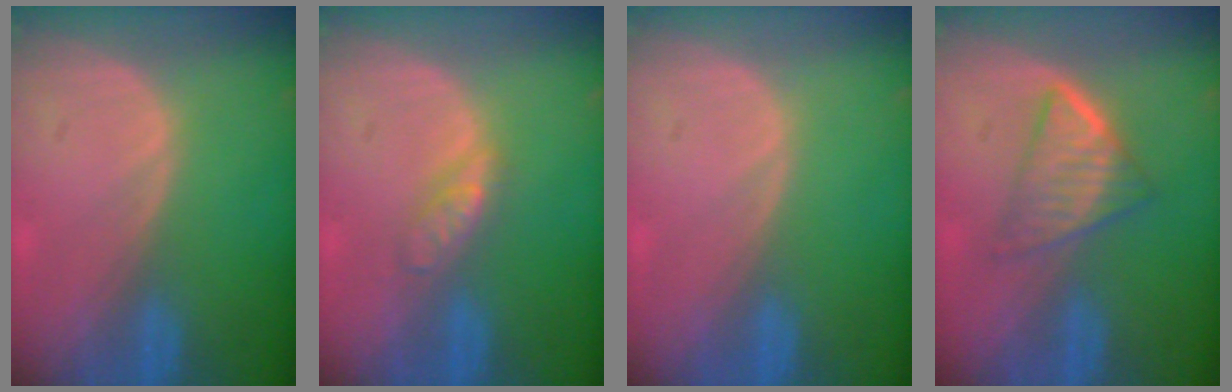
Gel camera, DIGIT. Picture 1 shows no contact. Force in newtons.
{"total": 3.1, "press": 3.0, "slide": 0.3}
{"total": 0.0}
{"total": 5.8, "press": 5.2, "slide": 2.5}